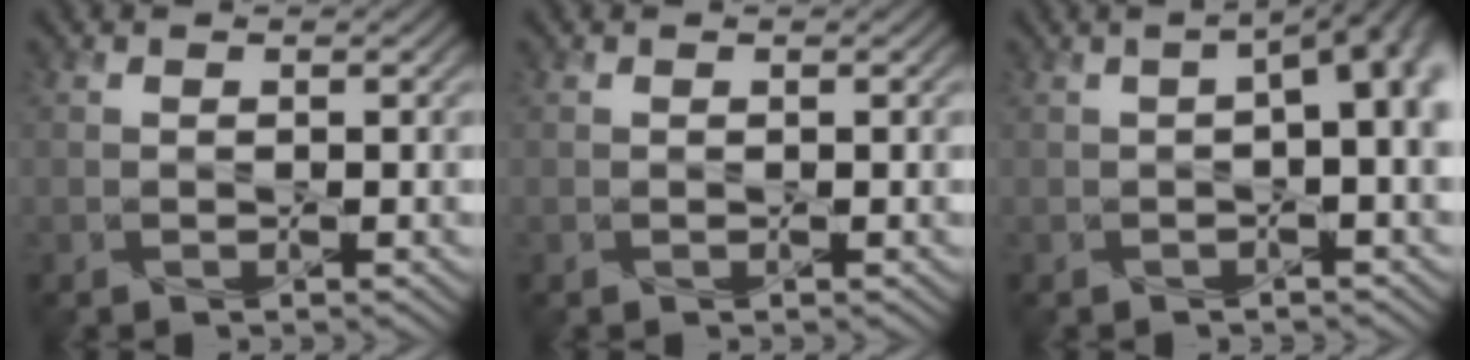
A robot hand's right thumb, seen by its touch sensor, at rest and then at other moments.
{"total": 0.0}
{"total": 8.6, "force": [0.3, 3.6, 7.8], "torque": [-0.123, 0.002, 0.007]}